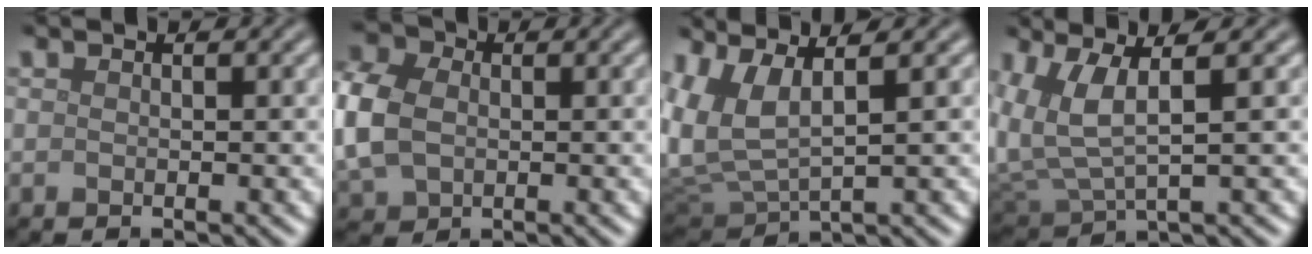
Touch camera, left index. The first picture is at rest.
{"total": 7.3, "force": [0.1, 5.6, 4.7], "torque": [-0.147, 0.005, 0.002]}
{"total": 6.5, "force": [2.2, 2.6, 5.5], "torque": [-0.145, 0.003, 0.047]}
{"total": 5.4, "force": [1.9, 2.0, 4.7], "torque": [-0.128, -0.003, 0.048]}